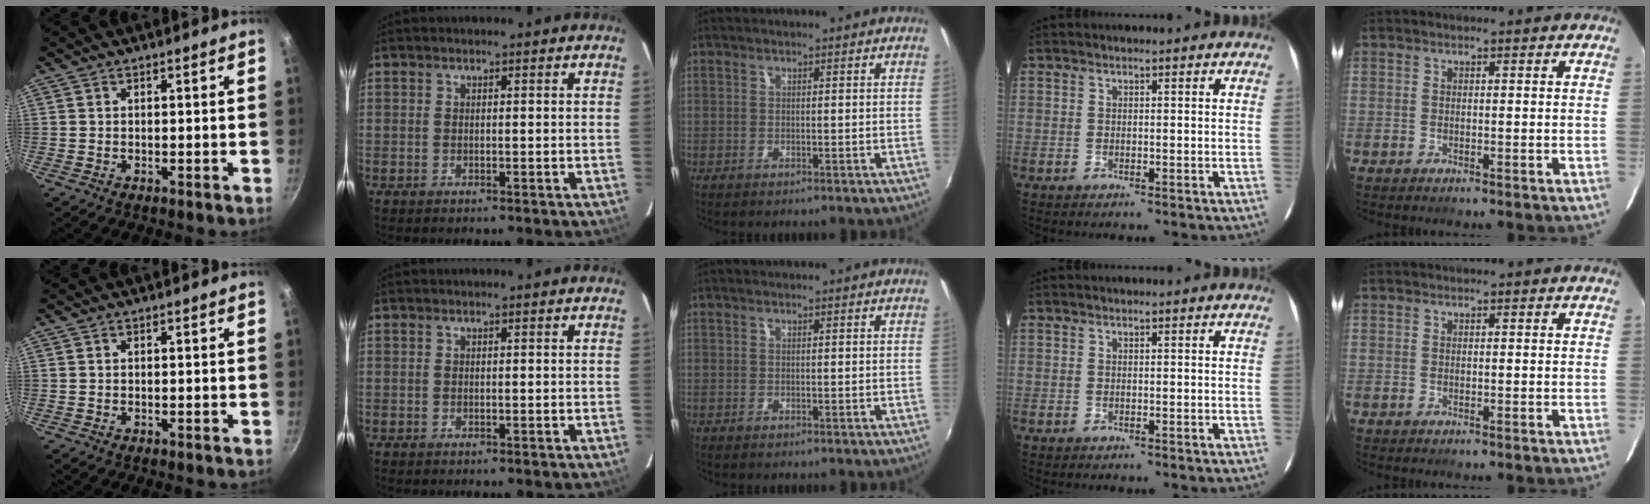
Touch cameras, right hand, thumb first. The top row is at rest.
{}